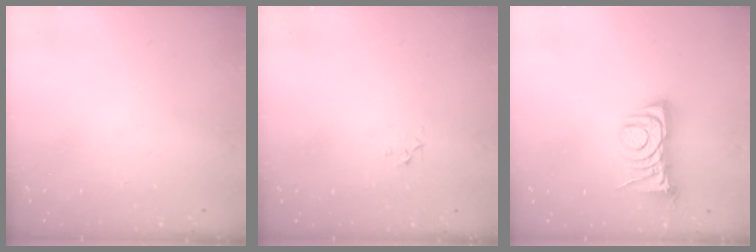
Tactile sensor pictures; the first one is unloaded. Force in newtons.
{"total": 2.3, "press": 2.3, "slide": 0.2}
{"total": 7.1, "press": 7.0, "slide": 1.0}